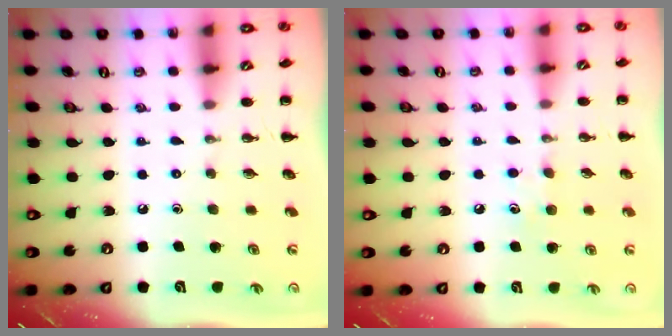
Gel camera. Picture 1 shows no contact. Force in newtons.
{"total": 4.4, "press": 4.2, "slide": 1.2}